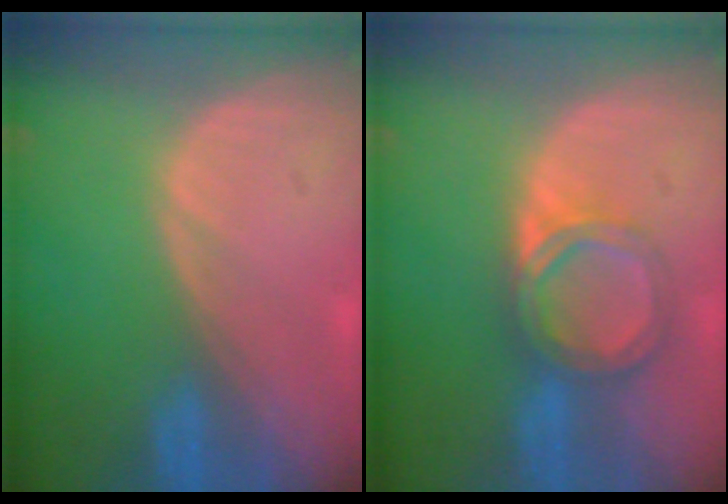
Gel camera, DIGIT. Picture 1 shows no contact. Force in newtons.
{"total": 6.1, "press": 5.4, "slide": 2.9}